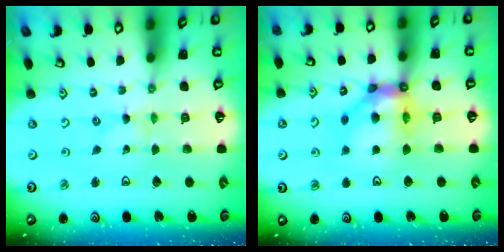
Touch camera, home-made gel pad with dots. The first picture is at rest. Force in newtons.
{"total": 12.4, "press": 12.4, "slide": 1.1}